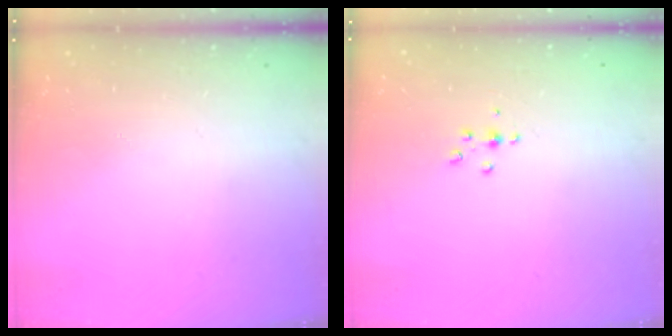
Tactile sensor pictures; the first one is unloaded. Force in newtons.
{"total": 4.2, "press": 4.2, "slide": 0.6}